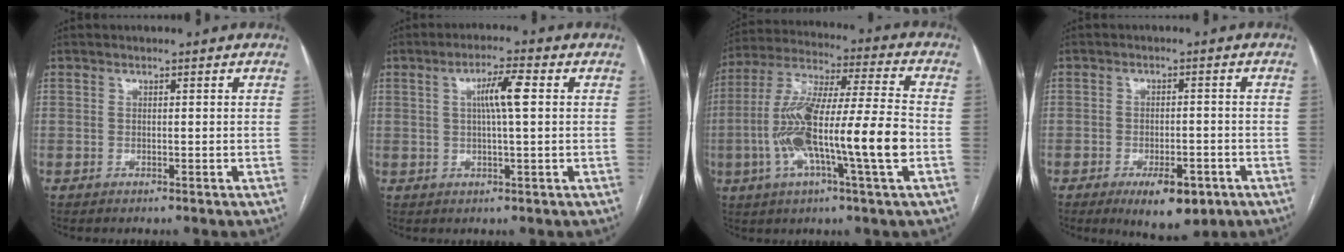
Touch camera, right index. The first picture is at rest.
{"total": 5.4, "force": [1.1, 0.2, 5.3], "torque": [-0.097, 0.006, 0.018]}
{"total": 18.3, "force": [-4.0, 1.1, 17.8], "torque": [-0.340, 0.004, -0.074]}
{"total": 7.8, "force": [-4.3, 3.0, 5.7], "torque": [-0.081, -0.006, -0.054]}